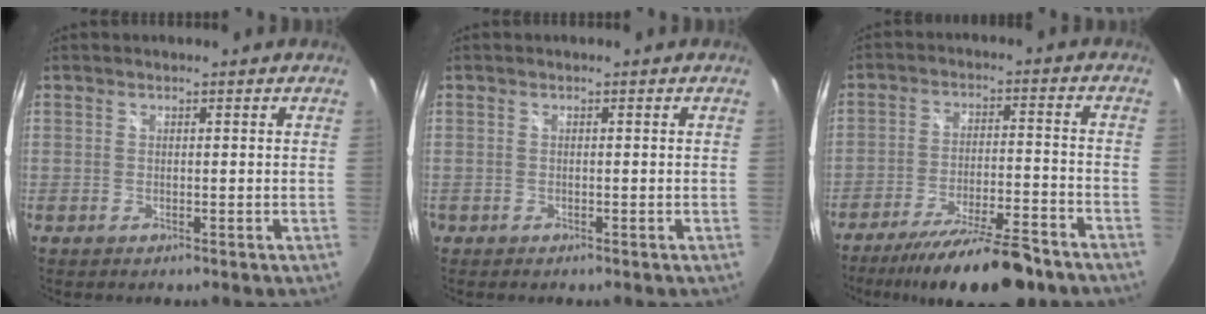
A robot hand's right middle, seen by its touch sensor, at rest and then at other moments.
{"total": 0.6, "force": [-0.4, 0.4, 0.0], "torque": [-0.002, -0.002, -0.008]}
{"total": 16.8, "force": [-13.8, 2.9, 9.2], "torque": [-0.171, -0.023, -0.211]}